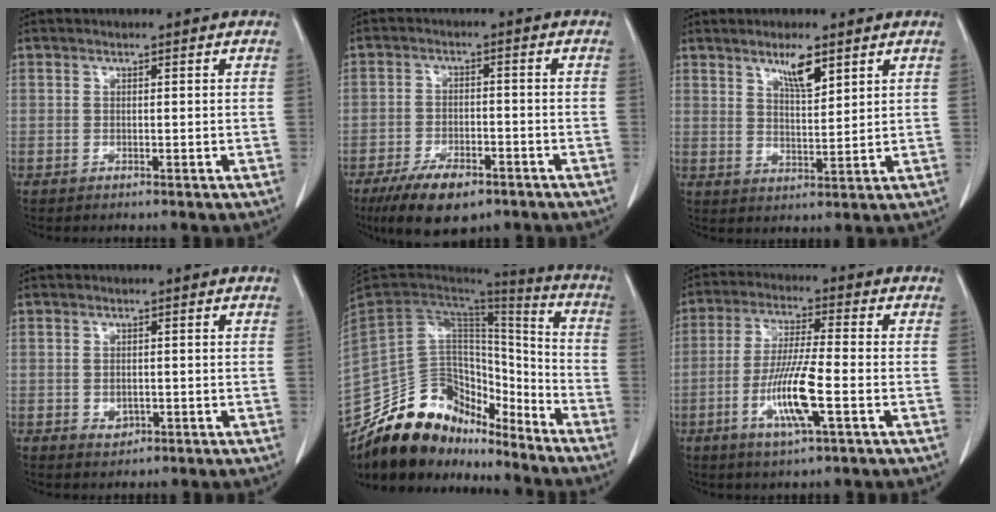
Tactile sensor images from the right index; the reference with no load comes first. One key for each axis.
{"total": 9.2, "fx": -6.2, "fy": 3.4, "fz": 5.8, "tx": -0.102, "ty": -0.011, "tz": -0.102}
{"total": 5.1, "fx": 3.4, "fy": 1.0, "fz": 3.8, "tx": -0.068, "ty": -0.006, "tz": 0.061}
{"total": 1.8, "fx": -0.5, "fy": 1.4, "fz": 1.1, "tx": -0.017, "ty": 0.000, "tz": 0.001}
{"total": 21.0, "fx": -17.5, "fy": 9.1, "fz": 7.3, "tx": -0.140, "ty": 0.039, "tz": -0.294}
{"total": 10.1, "fx": -3.3, "fy": 0.7, "fz": 9.5, "tx": -0.185, "ty": -0.011, "tz": -0.063}